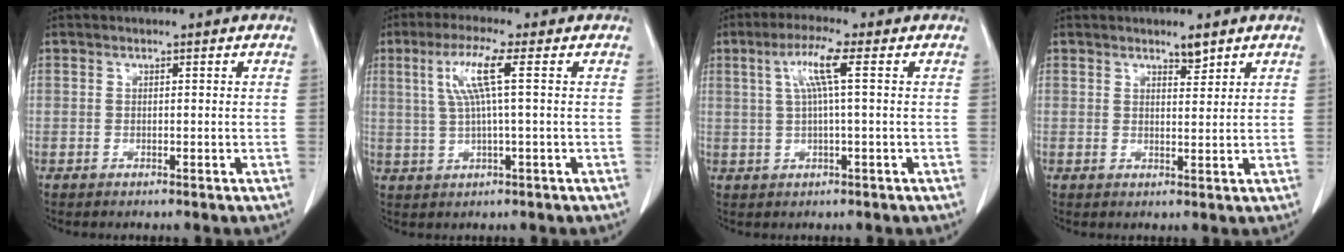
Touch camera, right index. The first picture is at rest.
{"total": 6.5, "force": [1.8, -0.4, 6.2], "torque": [-0.129, 0.012, 0.040]}
{"total": 5.7, "force": [1.5, -0.2, 5.5], "torque": [-0.109, 0.013, 0.033]}
{"total": 2.1, "force": [1.7, 0.5, 1.1], "torque": [-0.021, -0.004, 0.029]}